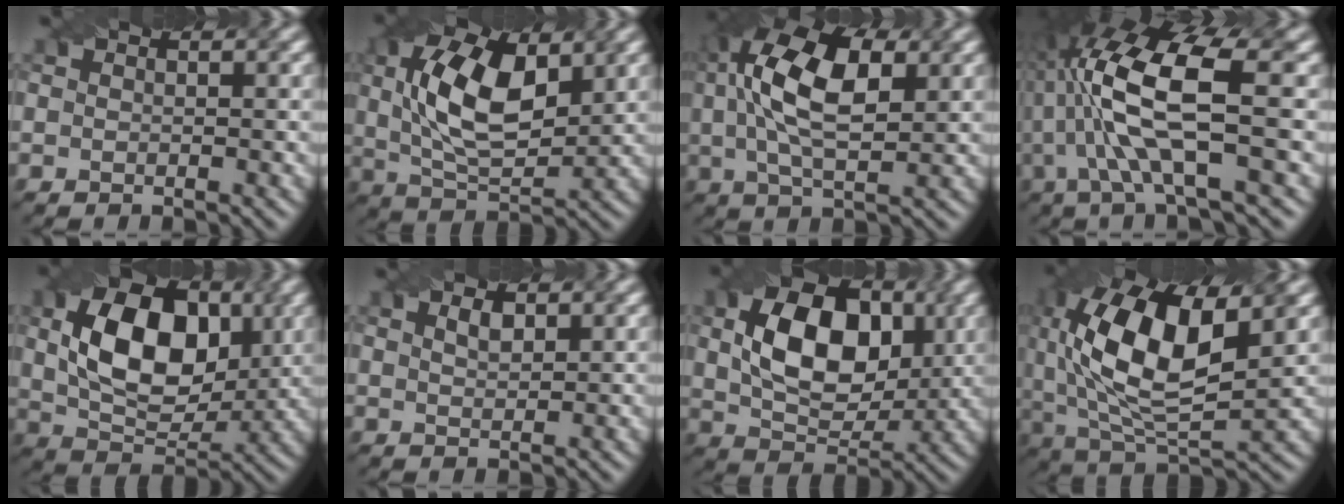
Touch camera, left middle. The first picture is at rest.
{"total": 9.3, "force": [2.2, 4.6, 7.8], "torque": [-0.154, 0.008, 0.036]}
{"total": 10.9, "force": [2.7, 5.1, 9.3], "torque": [-0.187, 0.020, 0.039]}
{"total": 10.6, "force": [1.3, 2.9, 10.1], "torque": [-0.203, 0.009, 0.026]}
{"total": 10.4, "force": [1.9, 6.5, 7.9], "torque": [-0.146, 0.004, 0.037]}
{"total": 1.3, "force": [0.8, 0.6, 0.8], "torque": [-0.017, 0.002, 0.018]}
{"total": 9.8, "force": [1.8, 6.3, 7.3], "torque": [-0.135, 0.004, 0.036]}
{"total": 13.6, "force": [2.7, 6.4, 11.8], "torque": [-0.231, 0.007, 0.047]}